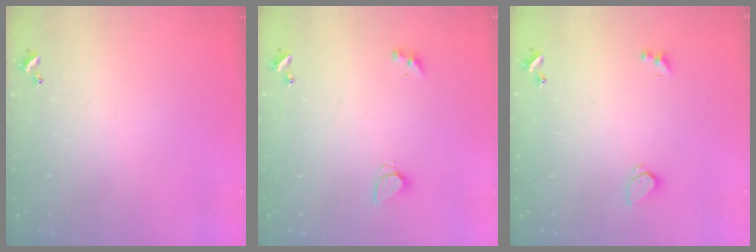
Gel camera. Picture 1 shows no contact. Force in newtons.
{"total": 2.1, "press": 2.0, "slide": 0.4}
{"total": 0.8, "press": 0.6, "slide": 0.4}